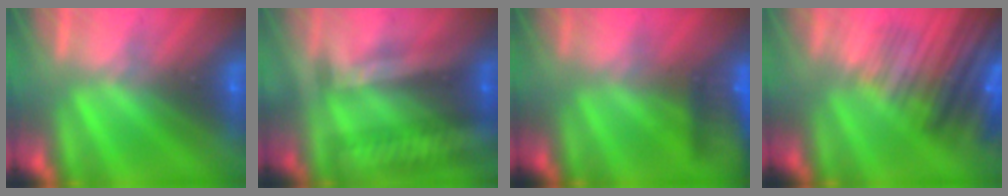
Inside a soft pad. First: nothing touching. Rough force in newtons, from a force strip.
{"total": 2.4}
{"total": 7.7}
{"total": 7.3}